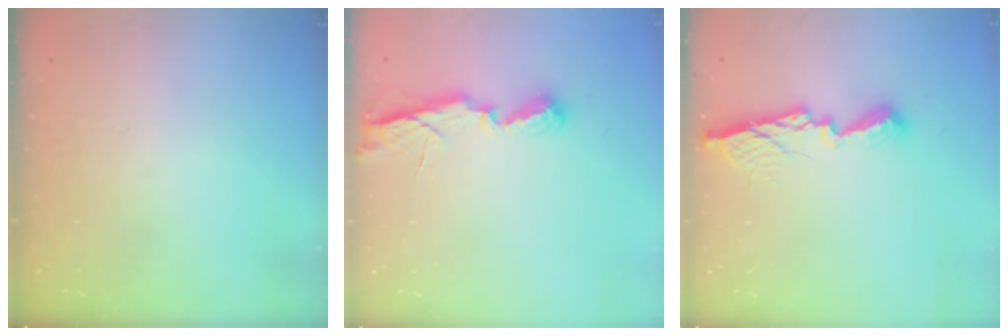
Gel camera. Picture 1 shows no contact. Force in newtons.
{"total": 6.9, "press": 6.9, "slide": 0.1}
{"total": 11.0, "press": 11.0, "slide": 0.4}